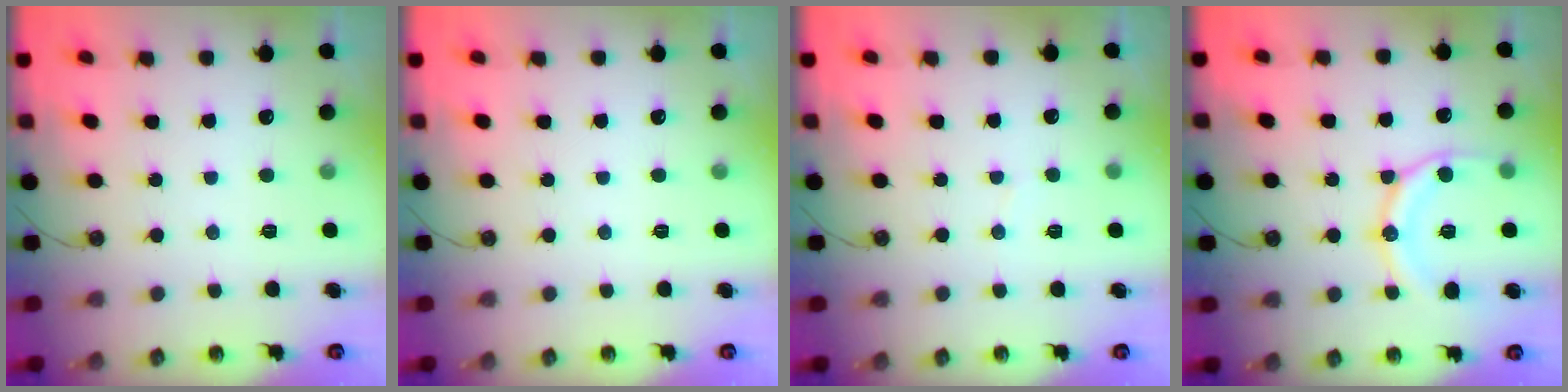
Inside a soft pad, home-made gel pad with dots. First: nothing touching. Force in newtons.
{"total": 0.0}
{"total": 2.3, "press": 2.3, "slide": 0.2}
{"total": 13.5, "press": 13.4, "slide": 1.5}